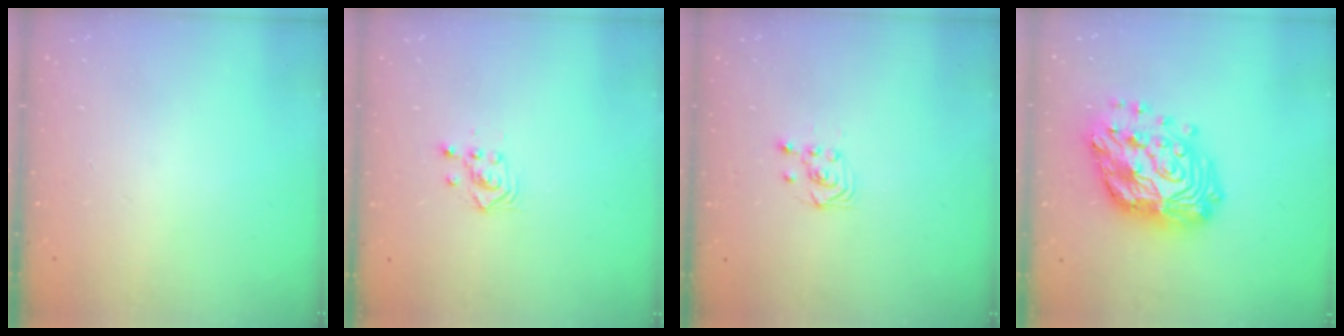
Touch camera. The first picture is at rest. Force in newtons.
{"total": 2.3, "press": 2.3, "slide": 0.1}
{"total": 2.5, "press": 2.2, "slide": 1.2}
{"total": 21.7, "press": 21.5, "slide": 2.2}